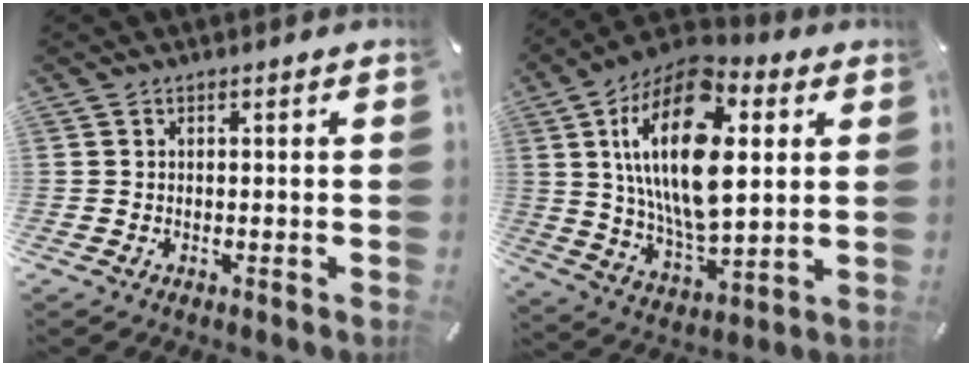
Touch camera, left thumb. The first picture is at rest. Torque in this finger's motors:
{"motor_torque": [2.50, 2.51, 1.71, -1.06, 0.47]}